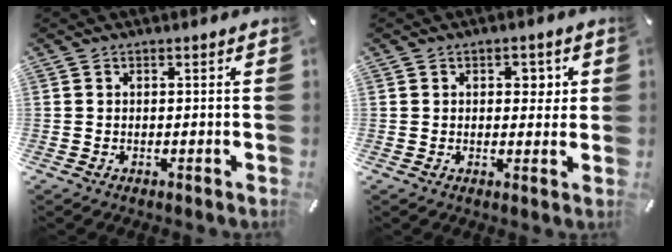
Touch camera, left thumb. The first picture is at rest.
{"total": 3.8, "force": [1.1, 2.3, 2.7], "torque": [-0.019, -0.007, 0.006]}